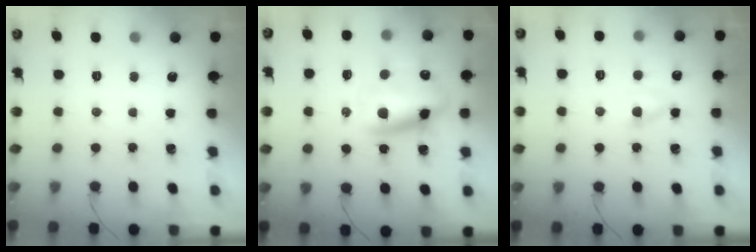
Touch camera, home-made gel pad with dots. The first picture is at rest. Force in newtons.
{"total": 12.7, "press": 12.2, "slide": 3.4}
{"total": 2.8, "press": 2.6, "slide": 1.1}